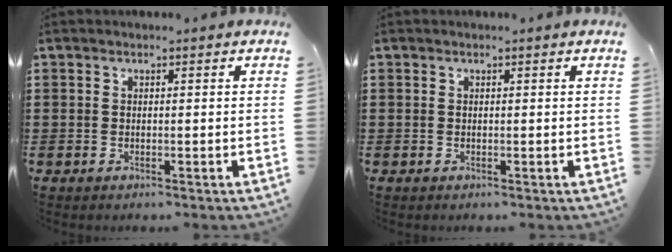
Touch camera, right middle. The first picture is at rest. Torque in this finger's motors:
{"motor_torque": [0.00, 0.00, 0.00, -0.01]}